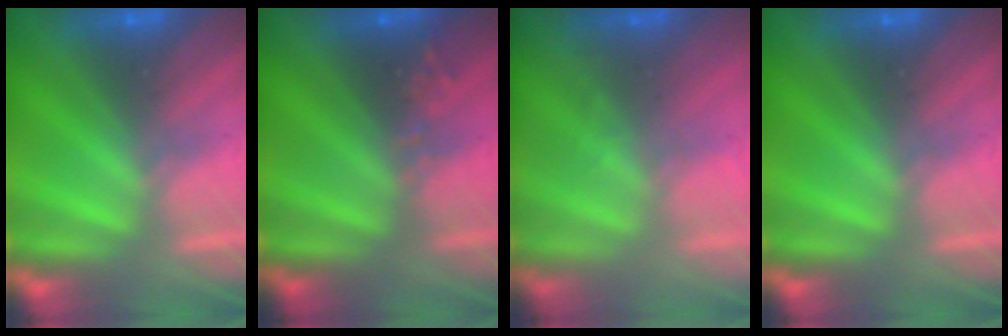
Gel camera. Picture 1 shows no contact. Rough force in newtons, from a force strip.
{"total": 2.4}
{"total": 1.4}
{"total": 0.0}